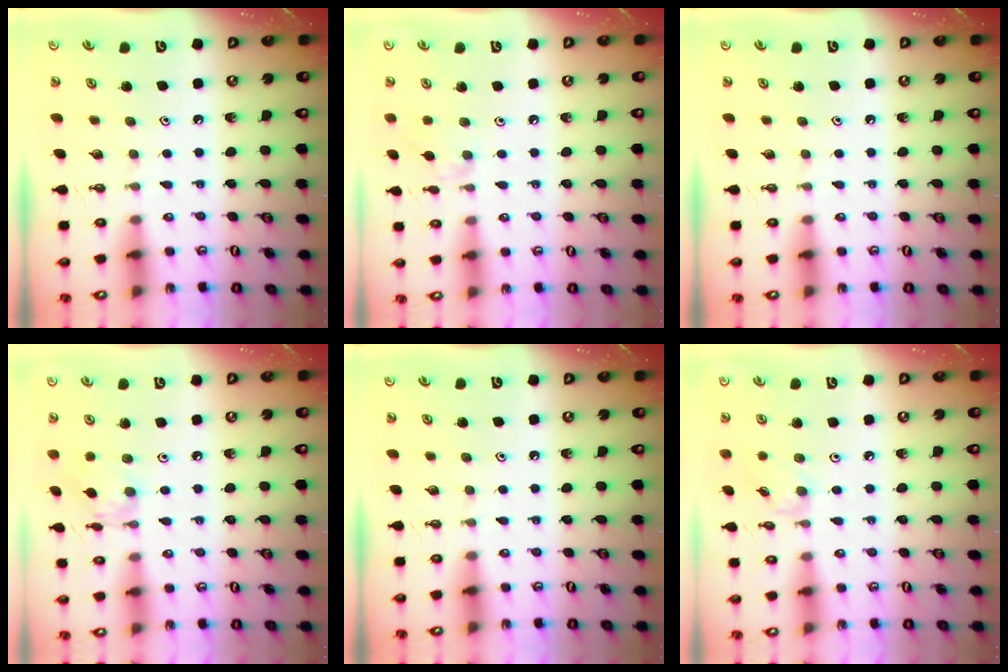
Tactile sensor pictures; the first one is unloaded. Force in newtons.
{"total": 5.2, "press": 5.2, "slide": 0.8}
{"total": 0.0}
{"total": 3.9, "press": 3.9, "slide": 0.3}
{"total": 0.0}
{"total": 1.9, "press": 1.9, "slide": 0.4}